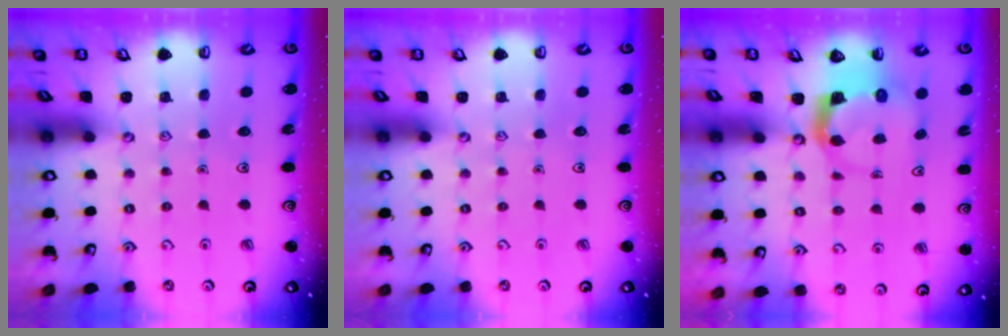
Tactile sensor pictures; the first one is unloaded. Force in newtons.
{"total": 0.0}
{"total": 4.1, "press": 4.1, "slide": 0.3}